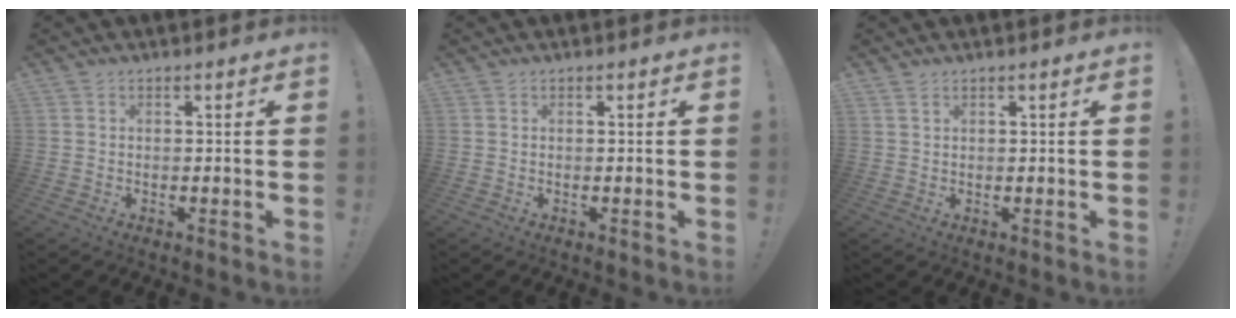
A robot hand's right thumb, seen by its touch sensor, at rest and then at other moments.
{"total": 0.0}
{"total": 1.3, "force": [1.0, 0.5, 0.8], "torque": [-0.010, -0.005, 0.017]}